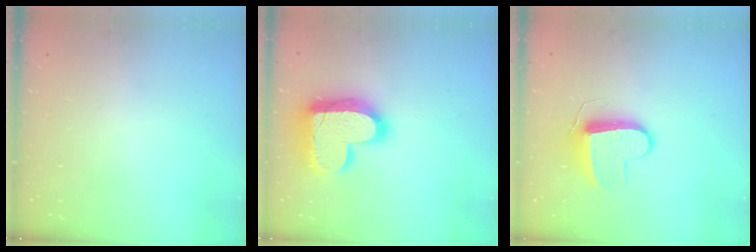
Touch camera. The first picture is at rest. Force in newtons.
{"total": 19.3, "press": 19.2, "slide": 1.5}
{"total": 9.6, "press": 9.6, "slide": 0.2}